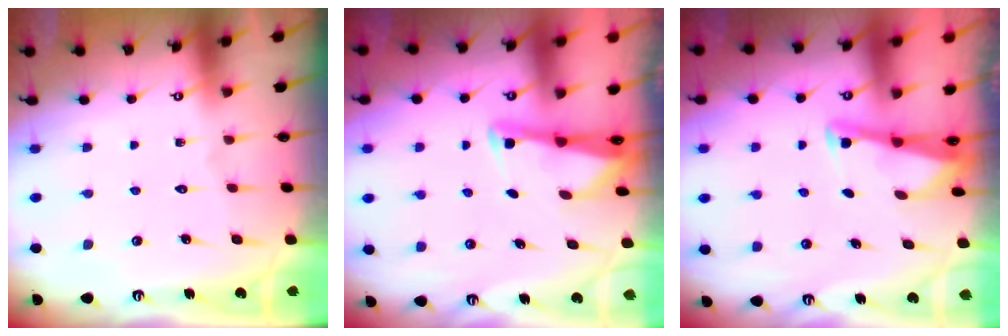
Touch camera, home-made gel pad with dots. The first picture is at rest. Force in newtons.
{"total": 2.5, "press": 2.5, "slide": 0.2}
{"total": 2.6, "press": 2.6, "slide": 0.1}